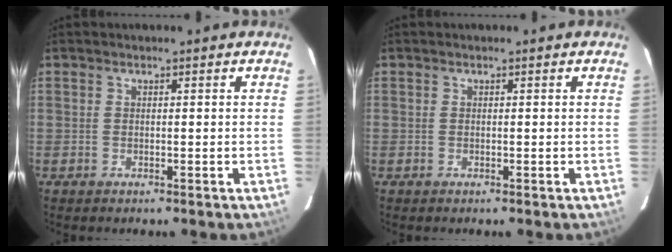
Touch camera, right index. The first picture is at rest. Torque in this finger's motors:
{"motor_torque": [0.00, 0.00, 0.02, 0.00]}